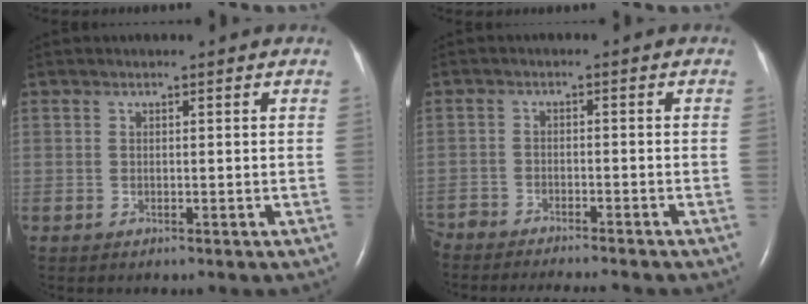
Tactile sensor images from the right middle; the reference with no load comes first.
{"total": 12.2, "force": [-11.2, 1.7, 4.6], "torque": [-0.075, -0.020, -0.164]}